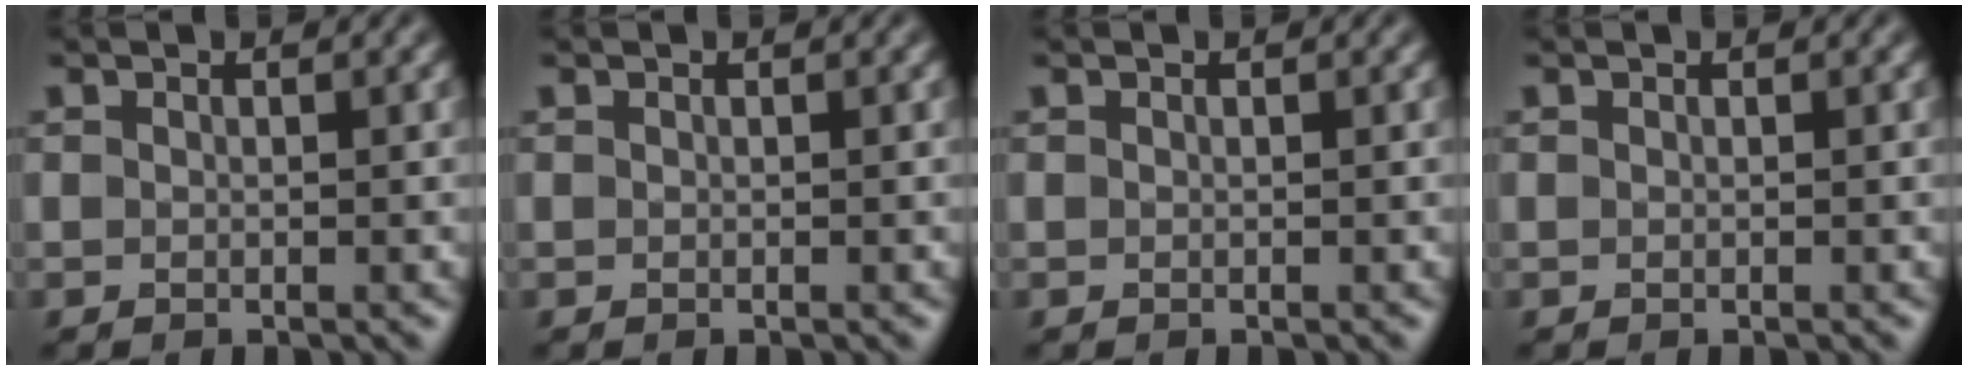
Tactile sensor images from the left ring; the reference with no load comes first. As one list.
[{"total": 0.0}, {"total": 0.0}, {"total": 0.0}]